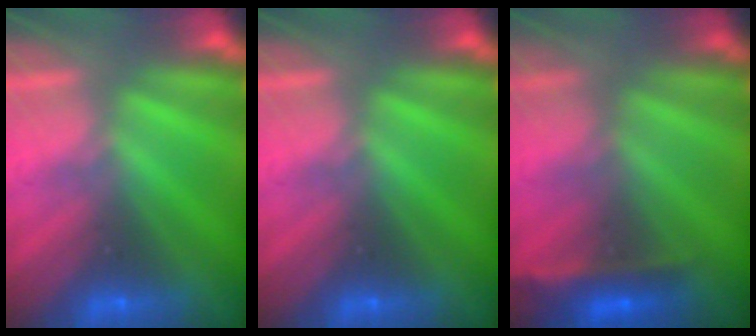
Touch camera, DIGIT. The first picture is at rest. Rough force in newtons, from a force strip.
{"total": 0.0}
{"total": 2.4}